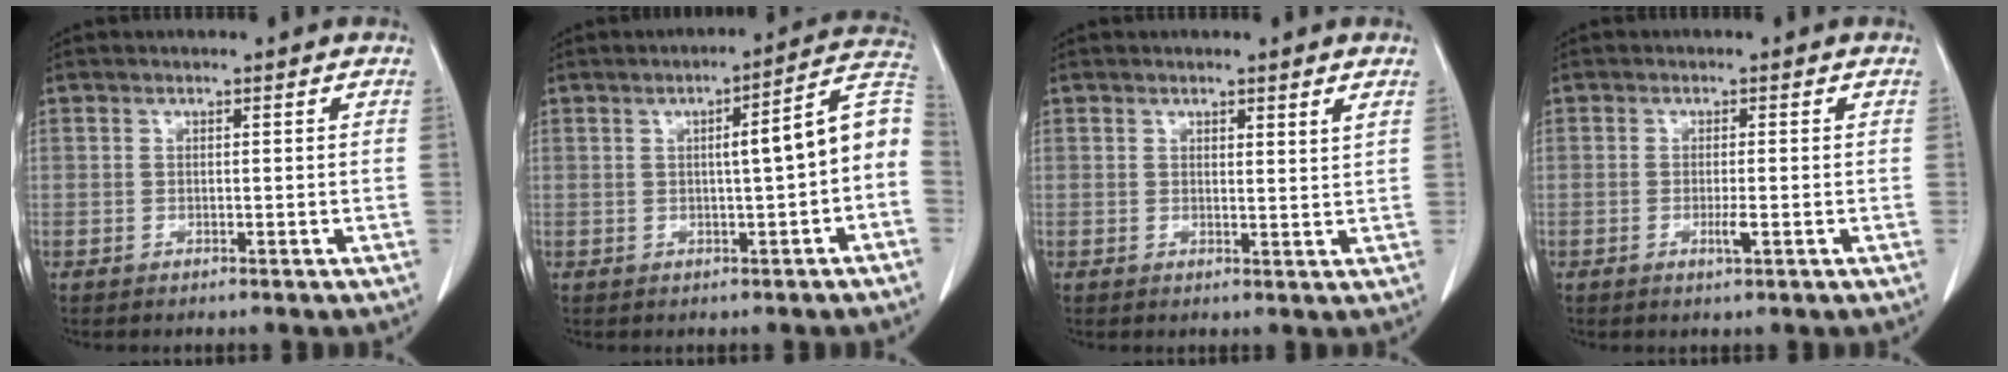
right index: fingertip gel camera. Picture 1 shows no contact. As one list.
[{"total": 9.0, "force": [-0.3, 0.7, 9.0], "torque": [-0.114, 0.029, -0.010]}, {"total": 2.0, "force": [1.6, -0.1, 1.3], "torque": [-0.023, -0.011, 0.017]}, {"total": 1.7, "force": [-0.5, 0.1, 1.7], "torque": [-0.031, -0.003, -0.007]}]